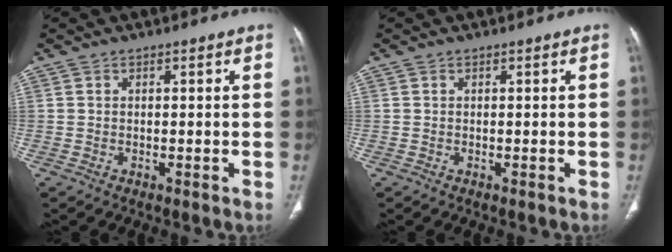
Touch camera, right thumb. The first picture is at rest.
{"total": 0.0}